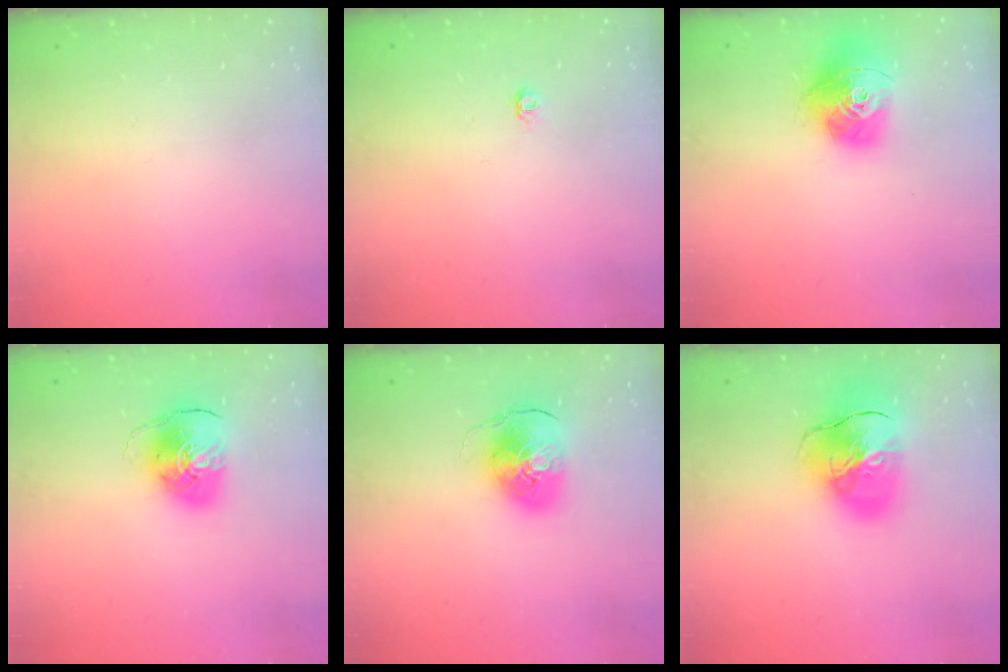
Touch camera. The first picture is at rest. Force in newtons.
{"total": 3.5, "press": 3.5, "slide": 0.4}
{"total": 17.0, "press": 16.9, "slide": 1.5}
{"total": 9.3, "press": 9.2, "slide": 1.1}
{"total": 9.7, "press": 9.6, "slide": 1.3}
{"total": 17.4, "press": 17.2, "slide": 2.3}